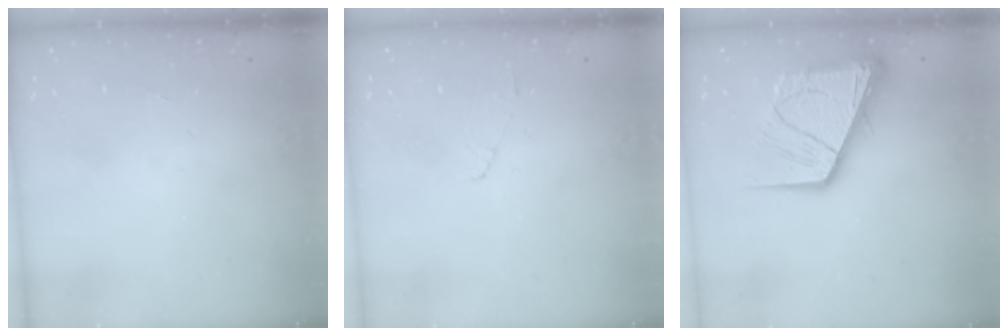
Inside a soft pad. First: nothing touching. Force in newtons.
{"total": 3.9, "press": 3.9, "slide": 0.3}
{"total": 18.4, "press": 18.2, "slide": 2.3}